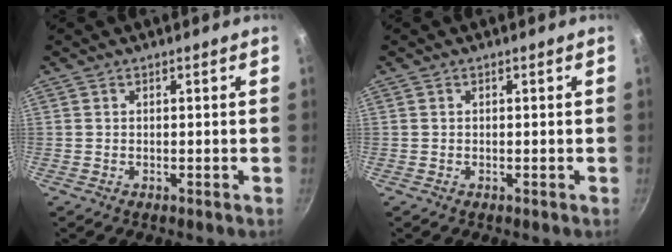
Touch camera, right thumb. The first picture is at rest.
{"total": 0.0}